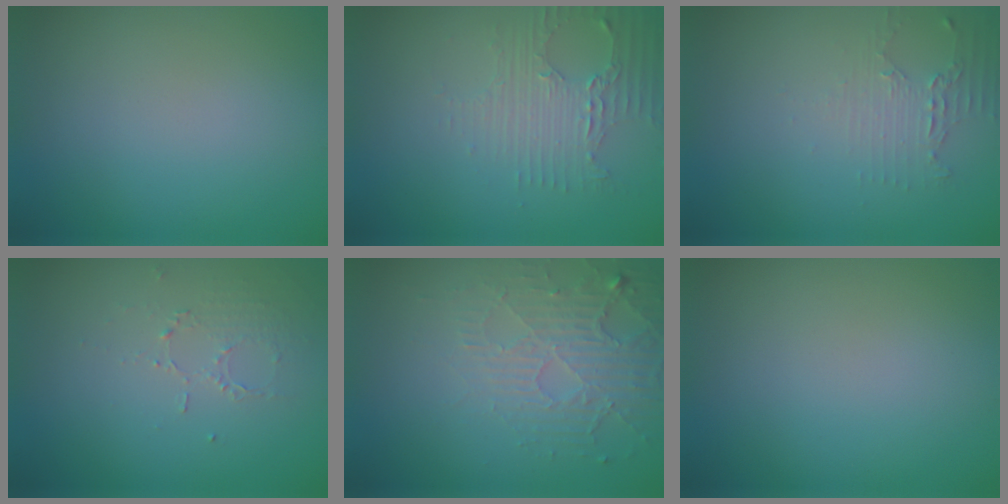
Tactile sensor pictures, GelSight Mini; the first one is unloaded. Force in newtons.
{"total": 3.3, "press": 2.6, "slide": 2.0}
{"total": 1.9, "press": 1.3, "slide": 1.4}
{"total": 1.3, "press": 0.6, "slide": 1.1}
{"total": 5.3, "press": 3.3, "slide": 4.1}
{"total": 0.0}